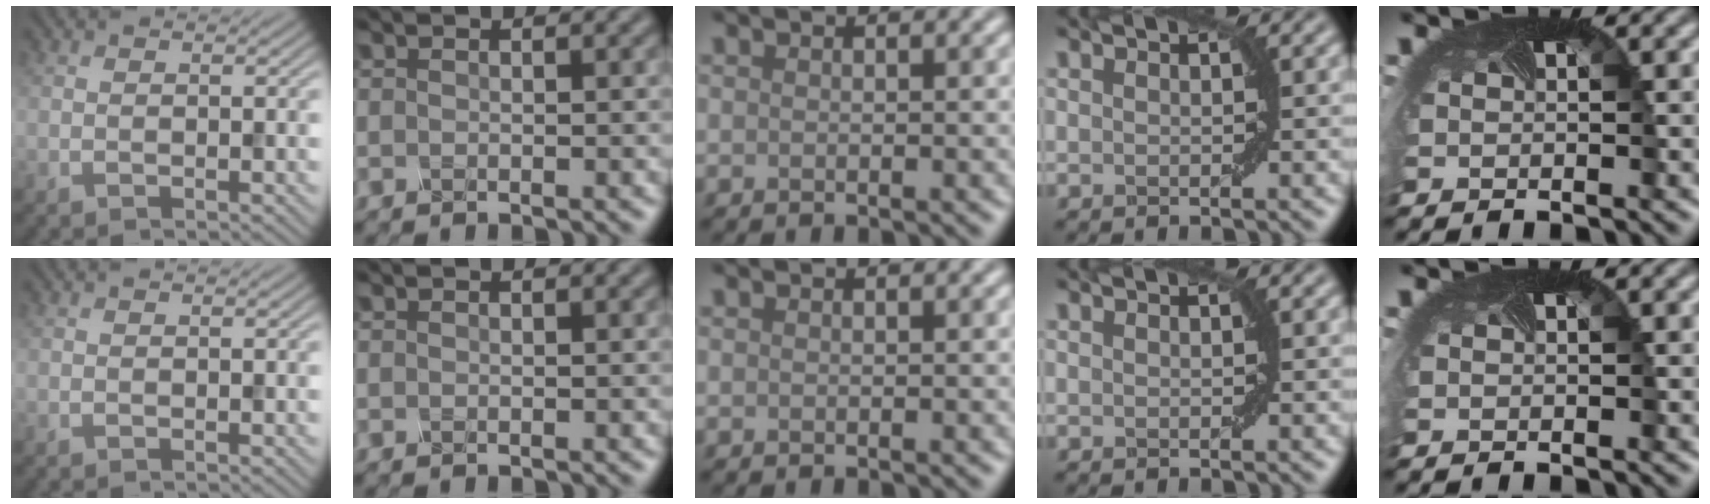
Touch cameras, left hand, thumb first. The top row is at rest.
{}